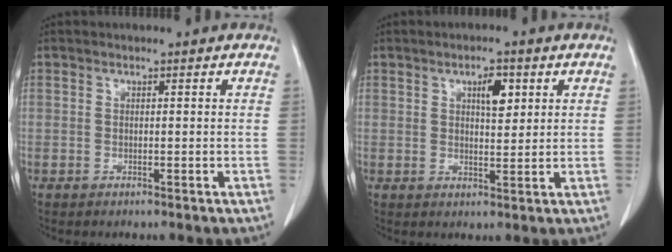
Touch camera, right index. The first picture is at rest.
{"total": 4.0, "force": [1.7, 1.5, 3.3], "torque": [-0.053, 0.001, 0.027]}